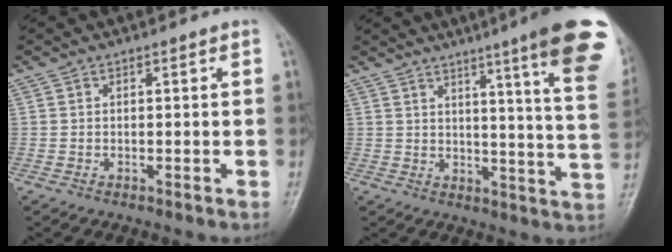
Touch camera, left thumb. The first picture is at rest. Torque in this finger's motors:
{"motor_torque": [1.63, 0.35, 2.28, -0.49, 0.35]}